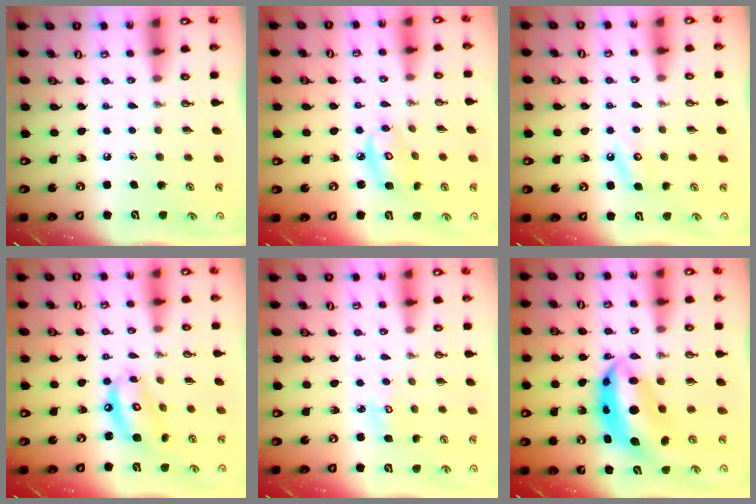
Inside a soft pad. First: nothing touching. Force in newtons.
{"total": 7.7, "press": 7.7, "slide": 0.2}
{"total": 4.7, "press": 4.7, "slide": 0.7}
{"total": 11.2, "press": 11.2, "slide": 1.0}
{"total": 4.0, "press": 4.0, "slide": 0.3}
{"total": 11.1, "press": 11.1, "slide": 1.0}